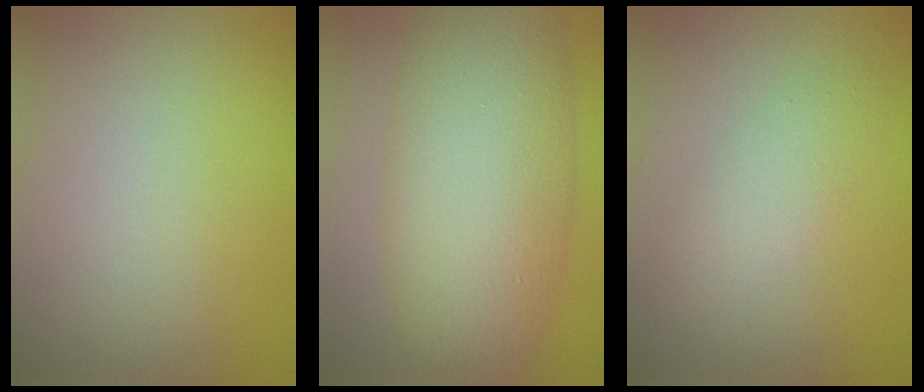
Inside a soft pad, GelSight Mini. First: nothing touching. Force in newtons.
{"total": 10.5, "press": 10.5, "slide": 0.2}
{"total": 2.7, "press": 2.7, "slide": 0.2}